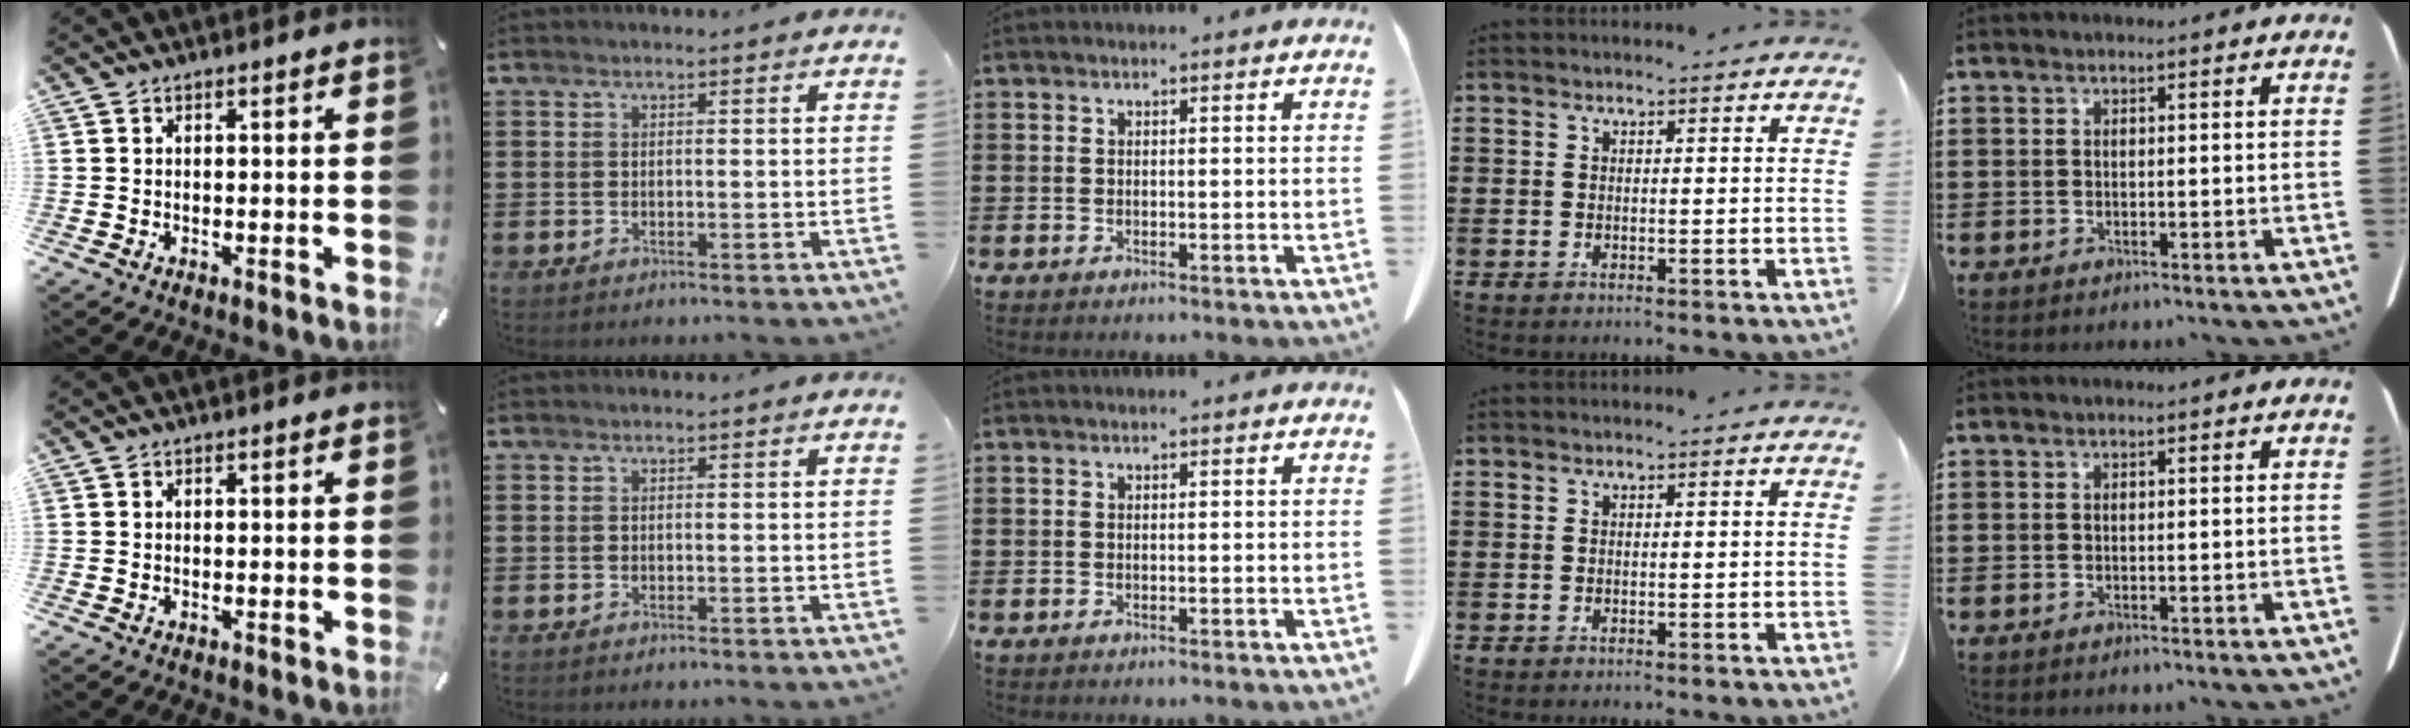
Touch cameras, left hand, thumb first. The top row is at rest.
{}